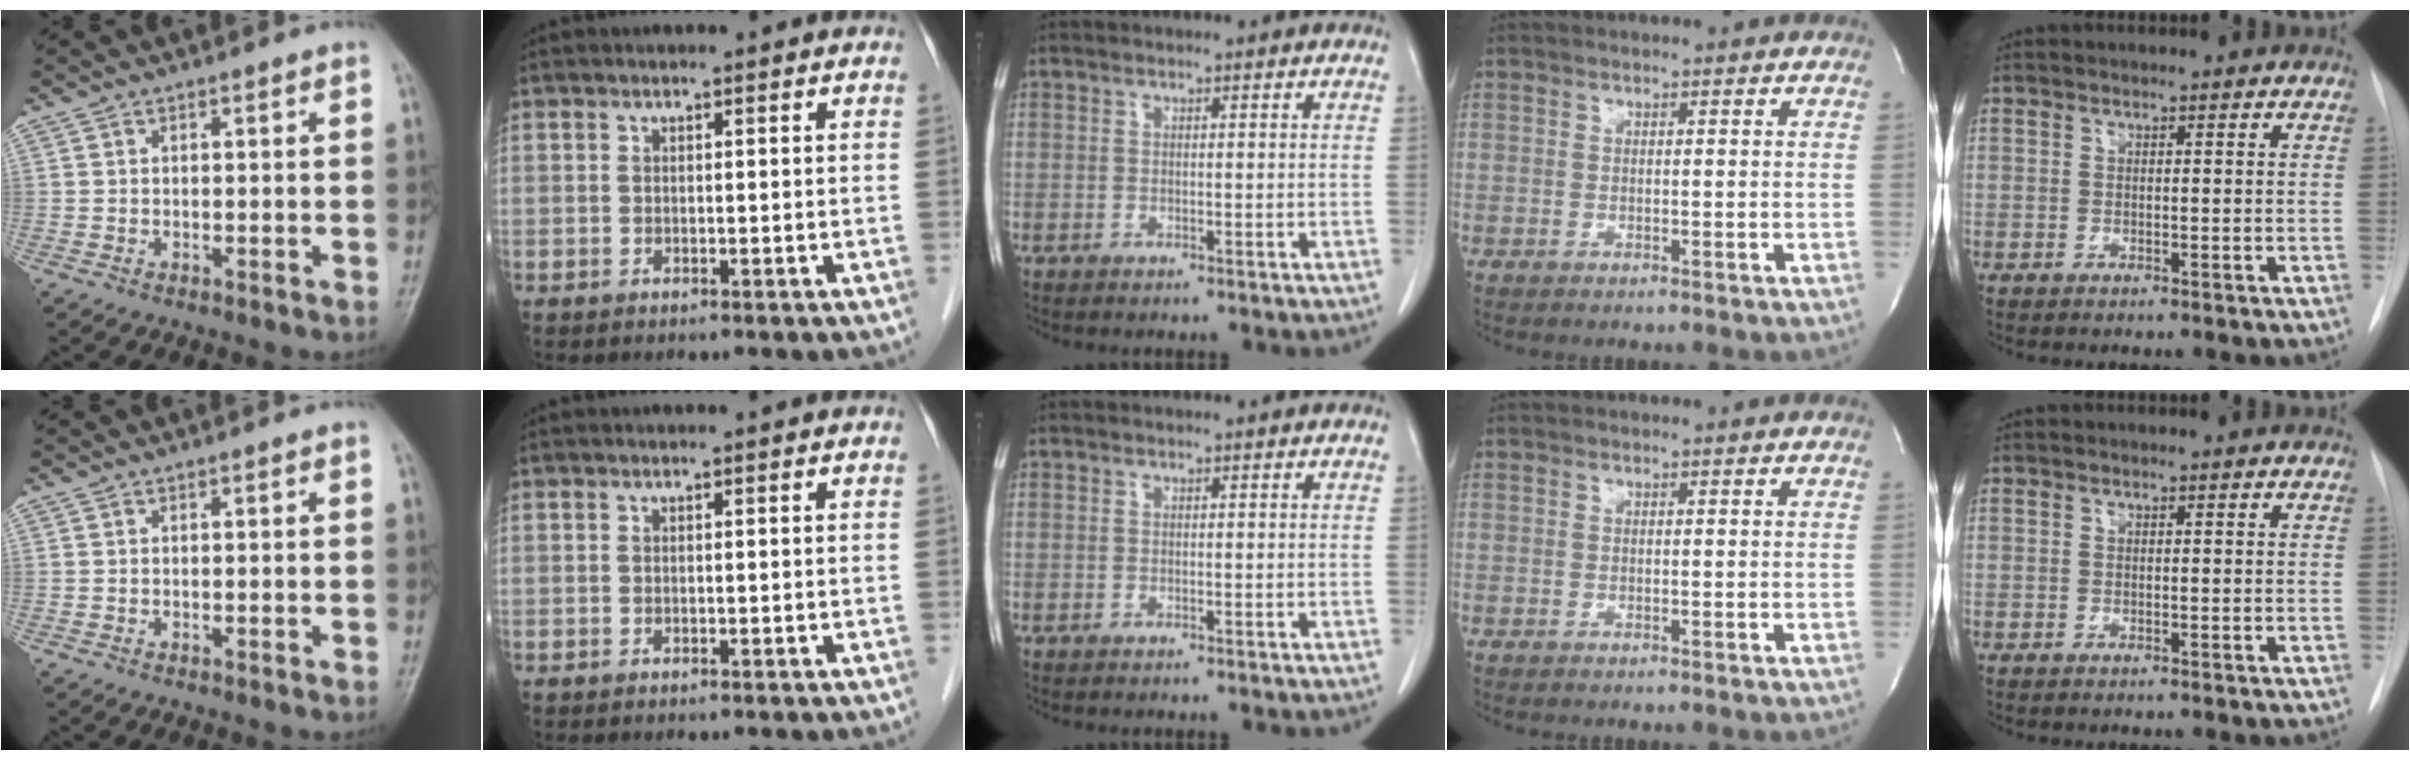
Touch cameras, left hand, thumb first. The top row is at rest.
{}